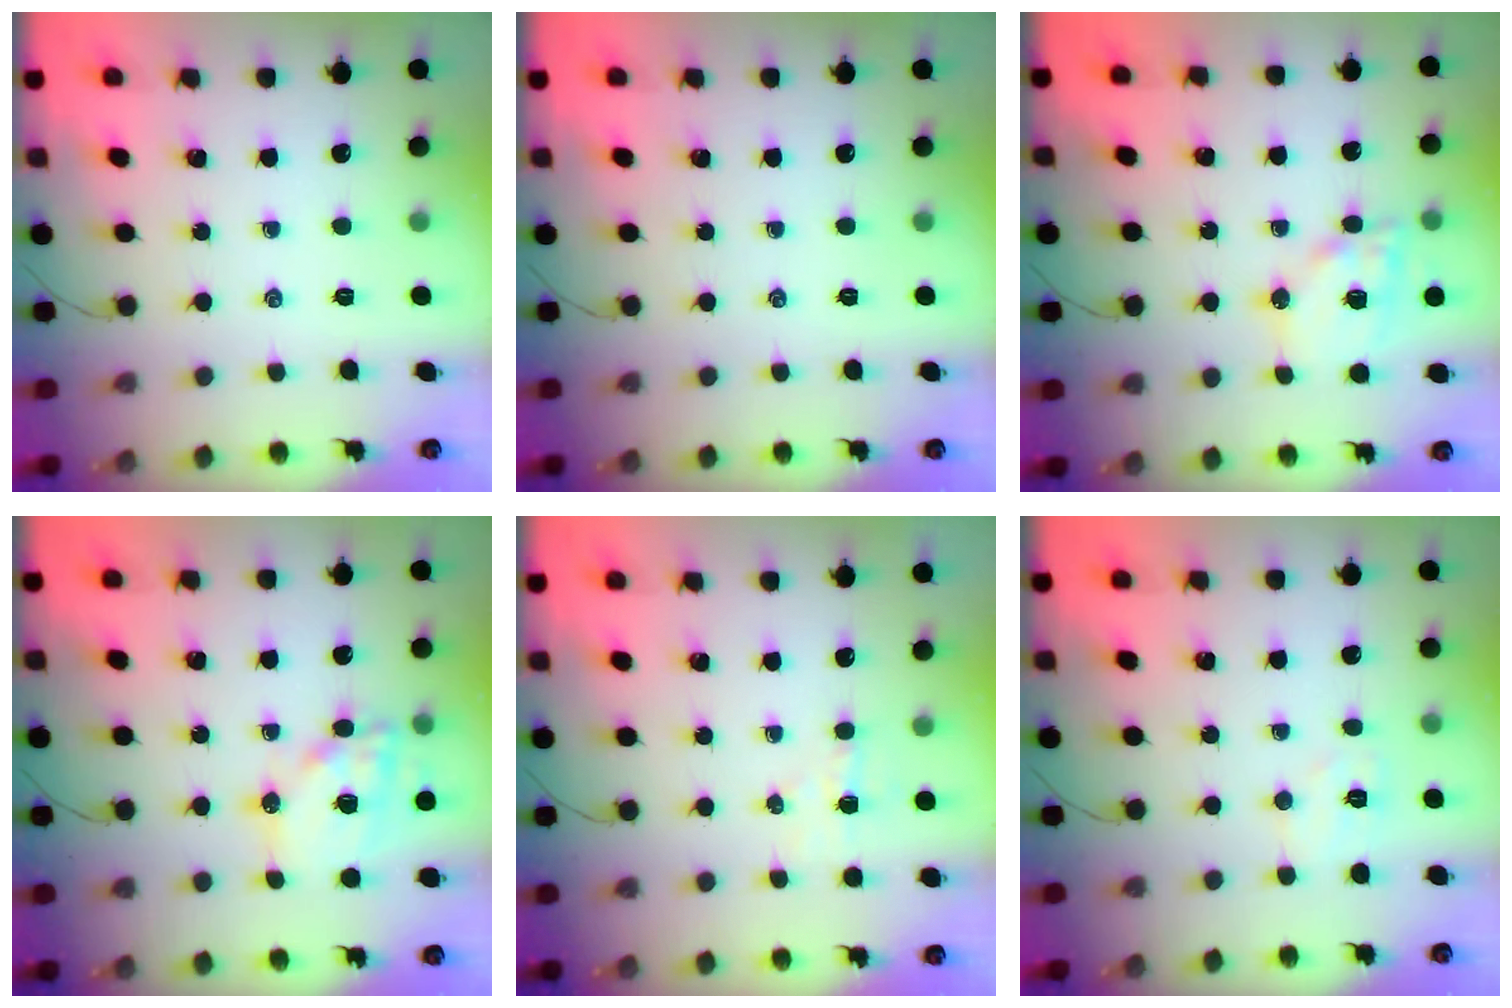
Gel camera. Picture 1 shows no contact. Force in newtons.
{"total": 0.0}
{"total": 13.9, "press": 13.6, "slide": 2.9}
{"total": 15.5, "press": 15.1, "slide": 3.5}
{"total": 3.7, "press": 3.6, "slide": 0.8}
{"total": 5.8, "press": 5.7, "slide": 1.1}